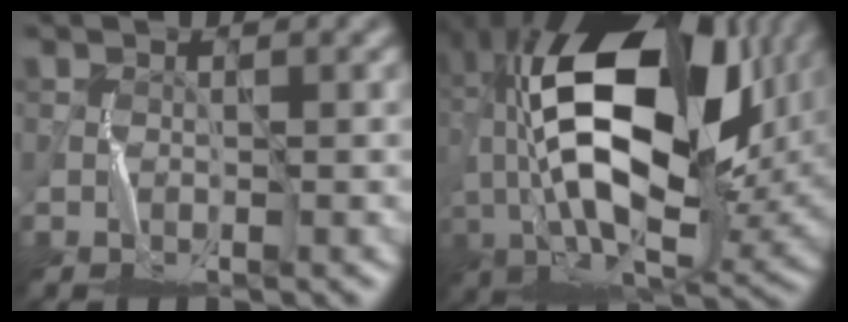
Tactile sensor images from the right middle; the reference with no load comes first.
{"total": 18.2, "force": [2.6, 9.2, 15.4], "torque": [-0.299, 0.008, 0.033]}